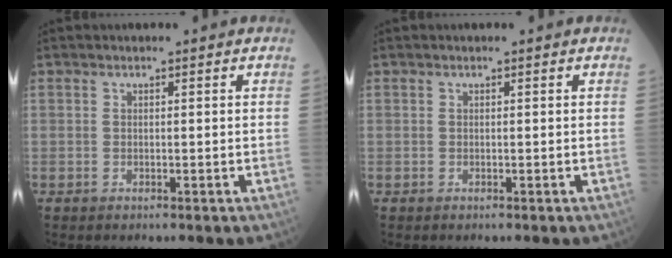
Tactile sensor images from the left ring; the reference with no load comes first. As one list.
[{"total": 0.0}]